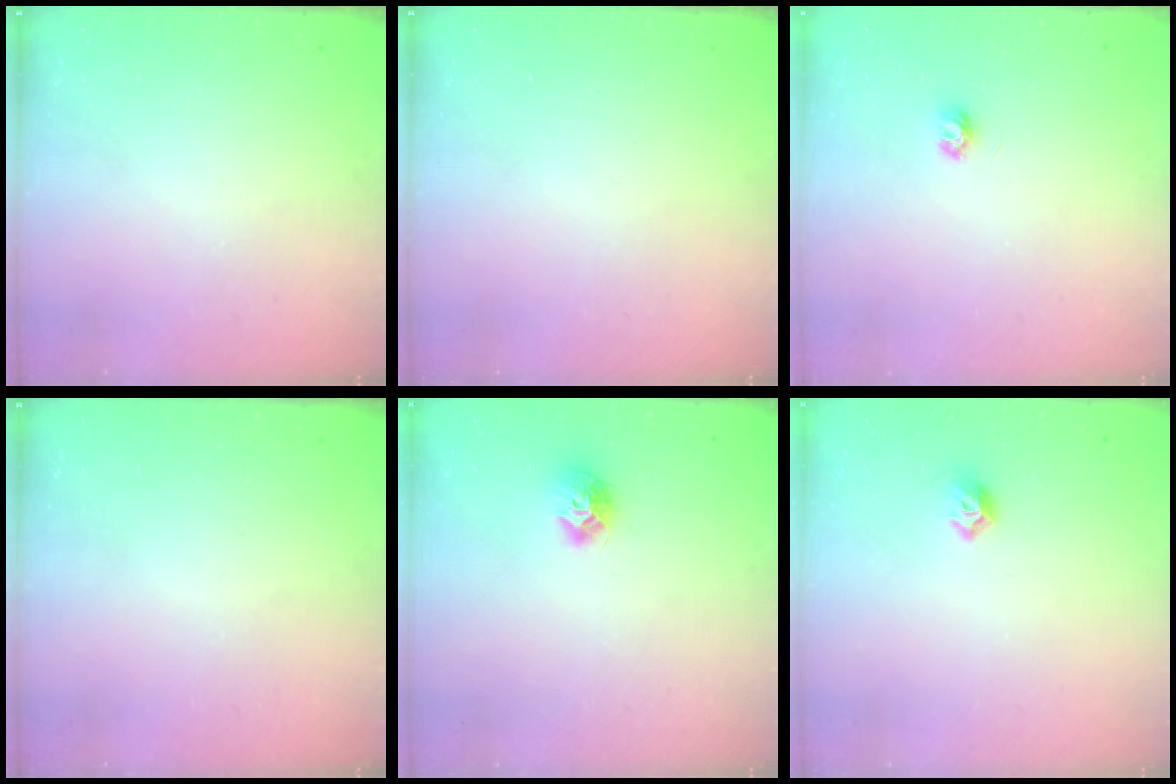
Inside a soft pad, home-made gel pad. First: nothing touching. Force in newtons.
{"total": 0.0}
{"total": 3.4, "press": 3.4, "slide": 0.4}
{"total": 0.0}
{"total": 8.6, "press": 8.5, "slide": 0.1}
{"total": 5.6, "press": 5.5, "slide": 1.3}